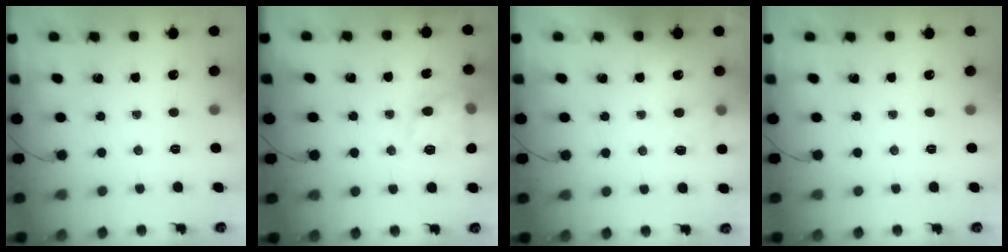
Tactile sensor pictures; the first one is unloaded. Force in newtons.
{"total": 13.3, "press": 13.3, "slide": 0.6}
{"total": 7.9, "press": 7.8, "slide": 1.6}
{"total": 0.0}